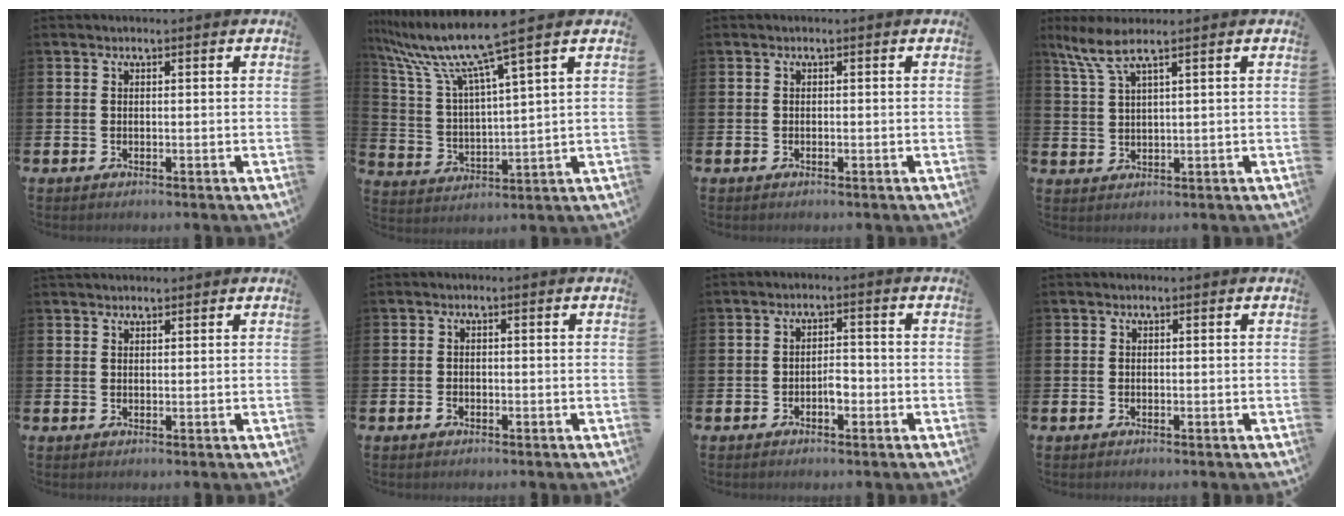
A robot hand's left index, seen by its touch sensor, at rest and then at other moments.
{"total": 9.8, "force": [8.0, 0.2, 5.6], "torque": [-0.143, -0.042, 0.133]}
{"total": 0.0}
{"total": 4.7, "force": [3.3, 0.4, 3.3], "torque": [-0.076, -0.002, 0.059]}
{"total": 1.7, "force": [1.6, 0.5, 0.2], "torque": [0.006, -0.002, 0.027]}
{"total": 0.9, "force": [-0.5, 0.7, 0.4], "torque": [-0.012, 0.004, -0.010]}
{"total": 2.0, "force": [-0.9, 0.9, 1.6], "torque": [-0.034, 0.008, -0.017]}
{"total": 0.0}